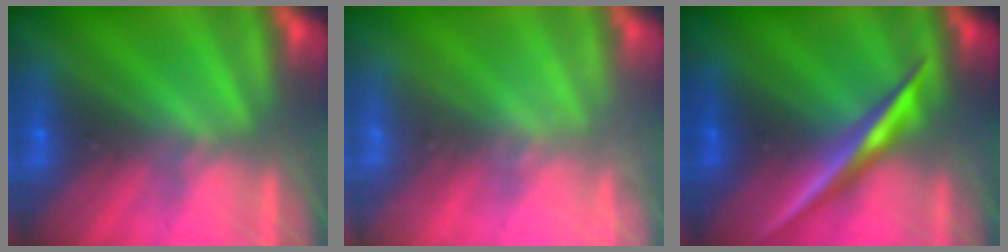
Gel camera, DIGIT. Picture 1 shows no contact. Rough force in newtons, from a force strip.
{"total": 2.1}
{"total": 2.3}